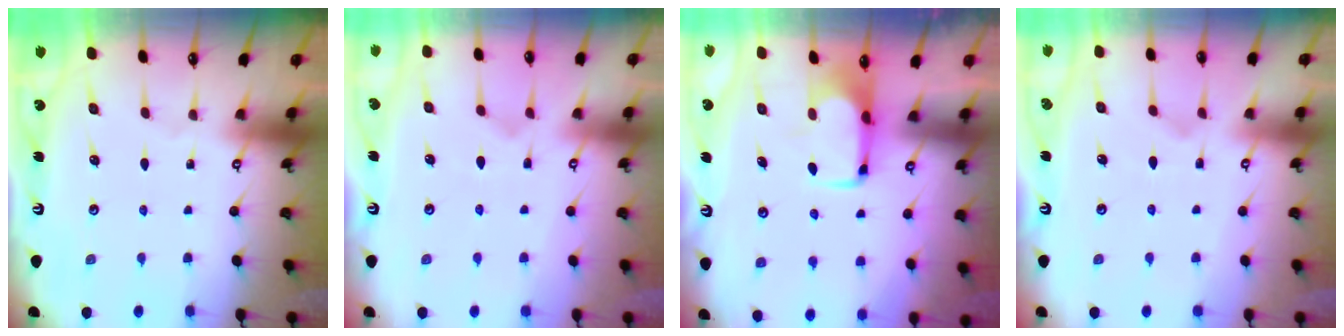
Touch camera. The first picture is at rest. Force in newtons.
{"total": 1.1, "press": 0.3, "slide": 1.0}
{"total": 2.0, "press": 2.0, "slide": 0.4}
{"total": 1.4, "press": 0.7, "slide": 1.2}